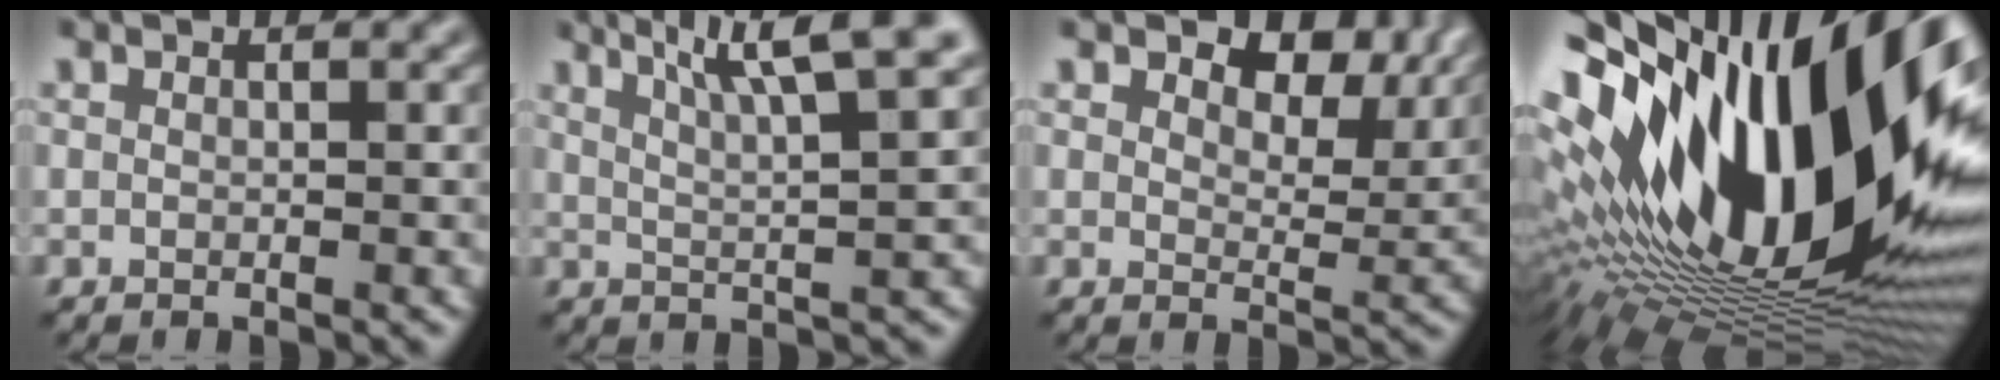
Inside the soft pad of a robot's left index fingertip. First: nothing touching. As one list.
[{"total": 7.0, "force": [4.5, 1.2, 5.2], "torque": [-0.073, 0.016, 0.057]}, {"total": 7.4, "force": [4.9, 3.7, 4.0], "torque": [-0.066, -0.003, 0.065]}, {"total": 21.0, "force": [4.9, 9.7, 18.0], "torque": [-0.315, 0.018, 0.057]}]